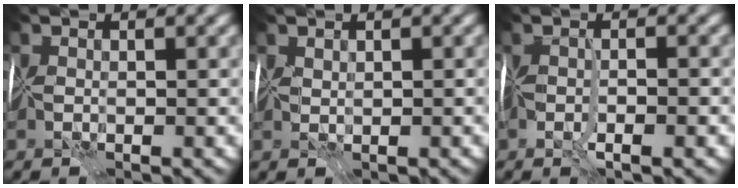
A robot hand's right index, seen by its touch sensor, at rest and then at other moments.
{"total": 0.8, "force": [0.7, -0.4, -0.3], "torque": [0.006, -0.001, 0.012]}
{"total": 1.5, "force": [-1.1, -0.7, 0.9], "torque": [-0.012, -0.007, -0.020]}